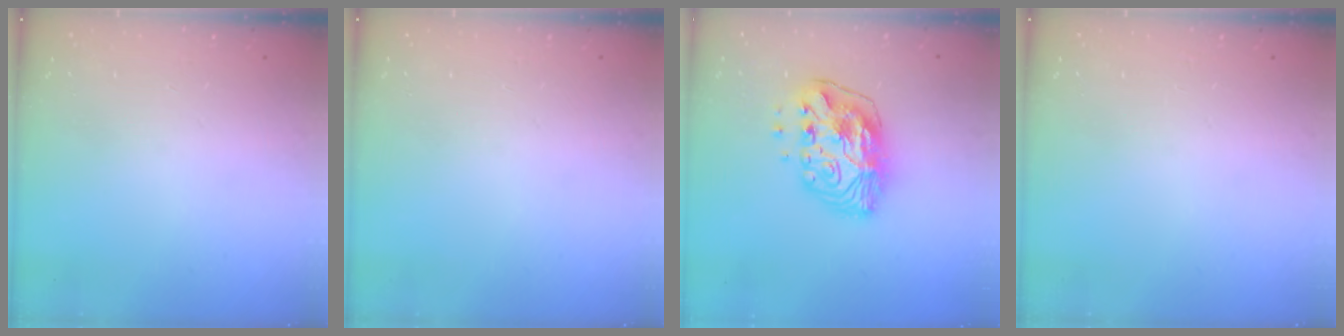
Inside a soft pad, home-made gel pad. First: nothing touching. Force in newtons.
{"total": 0.0}
{"total": 13.7, "press": 13.7, "slide": 1.0}
{"total": 0.0}